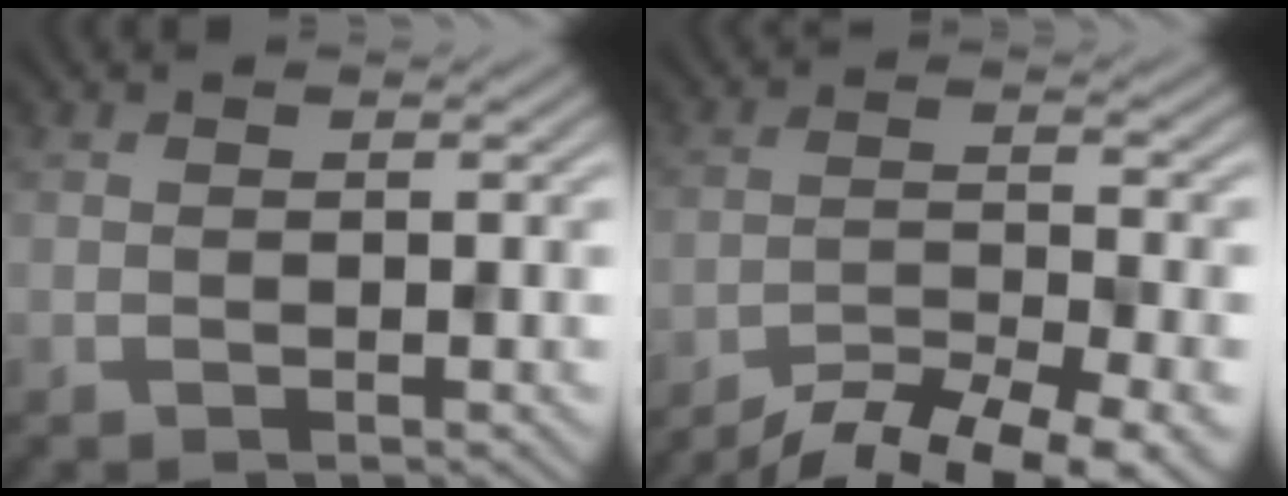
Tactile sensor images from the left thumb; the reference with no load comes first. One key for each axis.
{"total": 10.9, "fx": -9.5, "fy": 2.0, "fz": 5.1, "tx": -0.088, "ty": -0.014, "tz": -0.138}